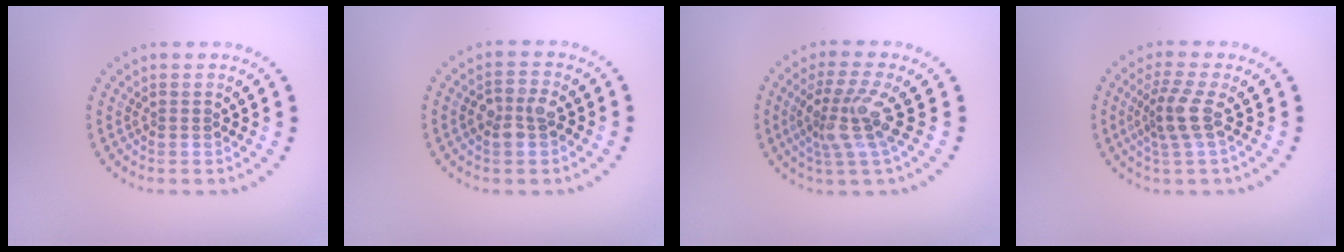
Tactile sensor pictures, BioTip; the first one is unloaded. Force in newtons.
{"total": 2.5, "press": 2.5, "slide": 0.4}
{"total": 3.8, "press": 3.1, "slide": 2.1}
{"total": 2.9, "press": 2.2, "slide": 1.8}